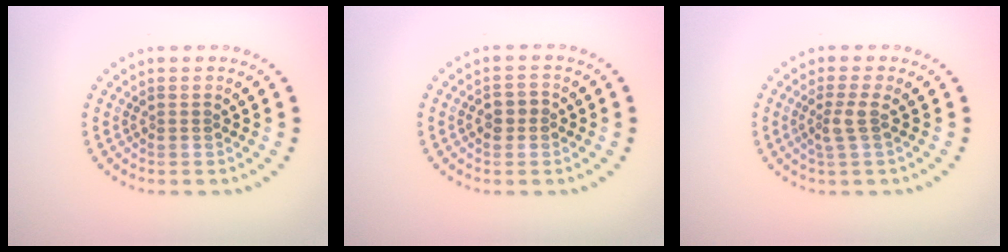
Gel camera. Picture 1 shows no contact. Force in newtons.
{"total": 1.7, "press": 1.7, "slide": 0.3}
{"total": 1.7, "press": 1.4, "slide": 1.0}